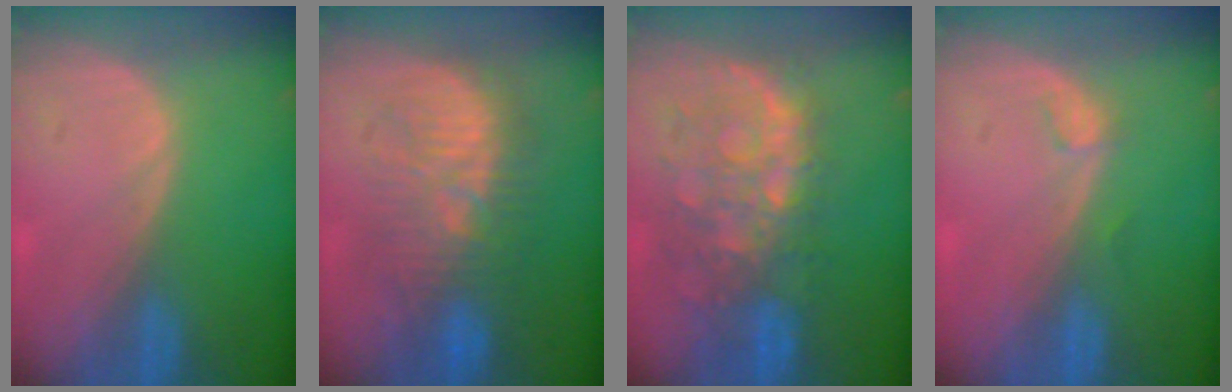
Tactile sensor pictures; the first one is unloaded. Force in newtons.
{"total": 9.9, "press": 9.9, "slide": 0.3}
{"total": 10.4, "press": 9.3, "slide": 4.7}
{"total": 1.1, "press": 1.1, "slide": 0.2}